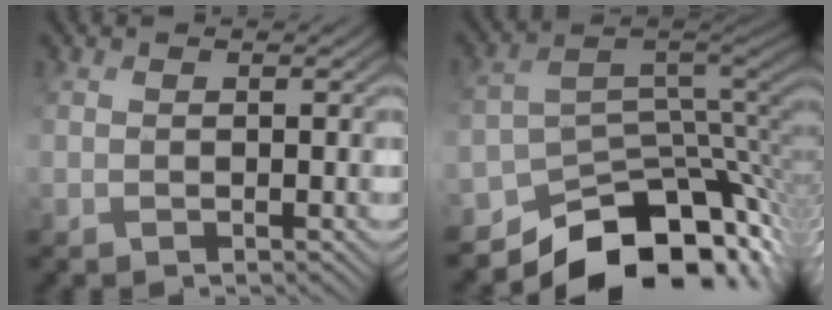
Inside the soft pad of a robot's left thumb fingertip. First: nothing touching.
{"total": 13.9, "force": [-9.2, 7.2, 7.5], "torque": [-0.143, -0.020, -0.141]}